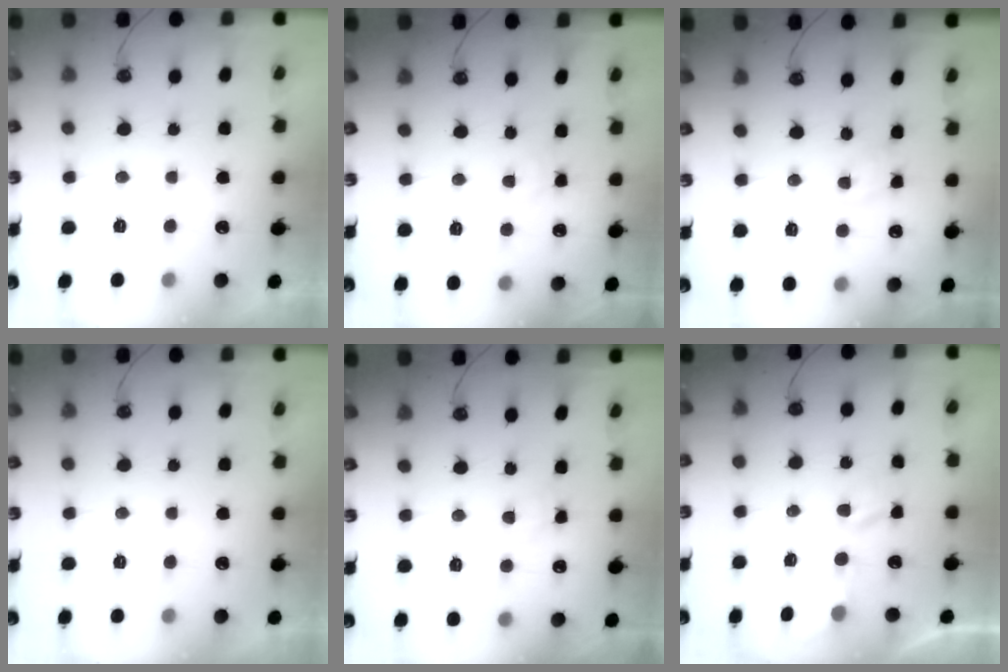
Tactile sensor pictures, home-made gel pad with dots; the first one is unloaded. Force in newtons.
{"total": 1.6, "press": 1.6, "slide": 0.2}
{"total": 2.7, "press": 2.7, "slide": 0.3}
{"total": 0.0}
{"total": 5.5, "press": 5.4, "slide": 0.7}
{"total": 3.3, "press": 3.3, "slide": 0.7}